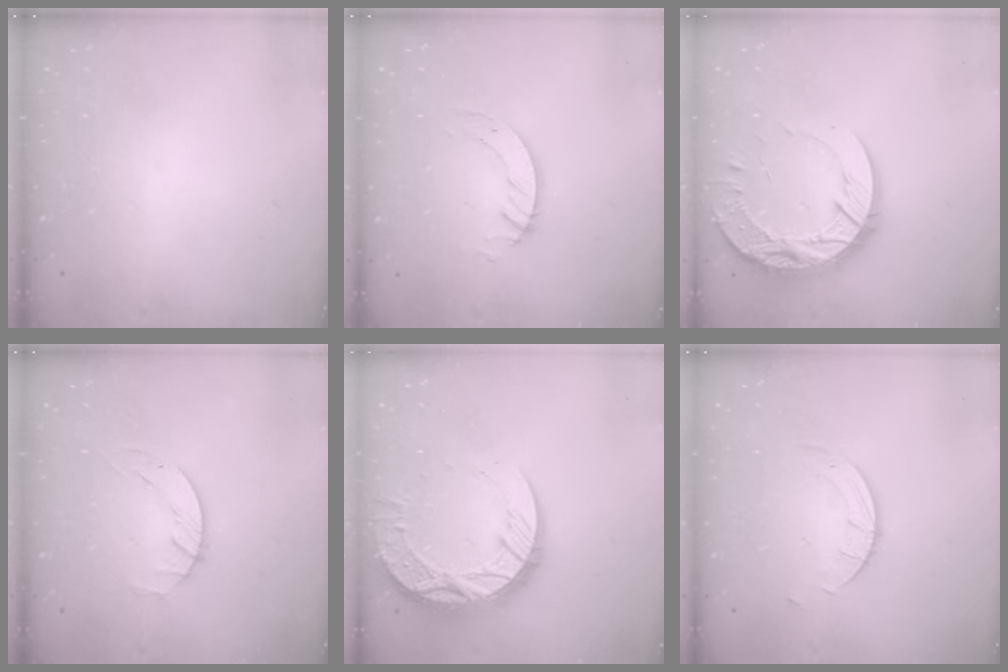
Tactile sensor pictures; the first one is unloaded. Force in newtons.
{"total": 3.4, "press": 3.4, "slide": 0.1}
{"total": 18.0, "press": 17.9, "slide": 1.6}
{"total": 1.8, "press": 1.7, "slide": 0.3}
{"total": 21.4, "press": 21.3, "slide": 1.8}
{"total": 2.7, "press": 2.7, "slide": 0.3}